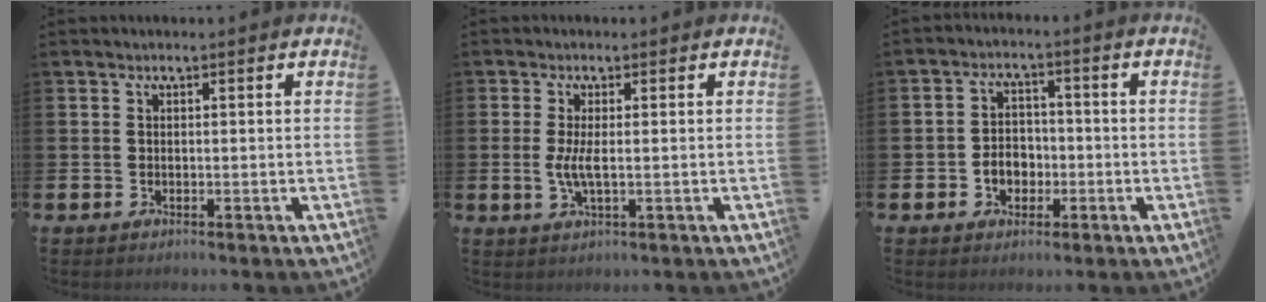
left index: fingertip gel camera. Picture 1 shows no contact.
{"total": 2.7, "force": [0.0, 0.6, 2.6], "torque": [-0.053, -0.001, 0.000]}
{"total": 3.7, "force": [-1.3, 3.0, 1.7], "torque": [-0.019, -0.001, -0.033]}